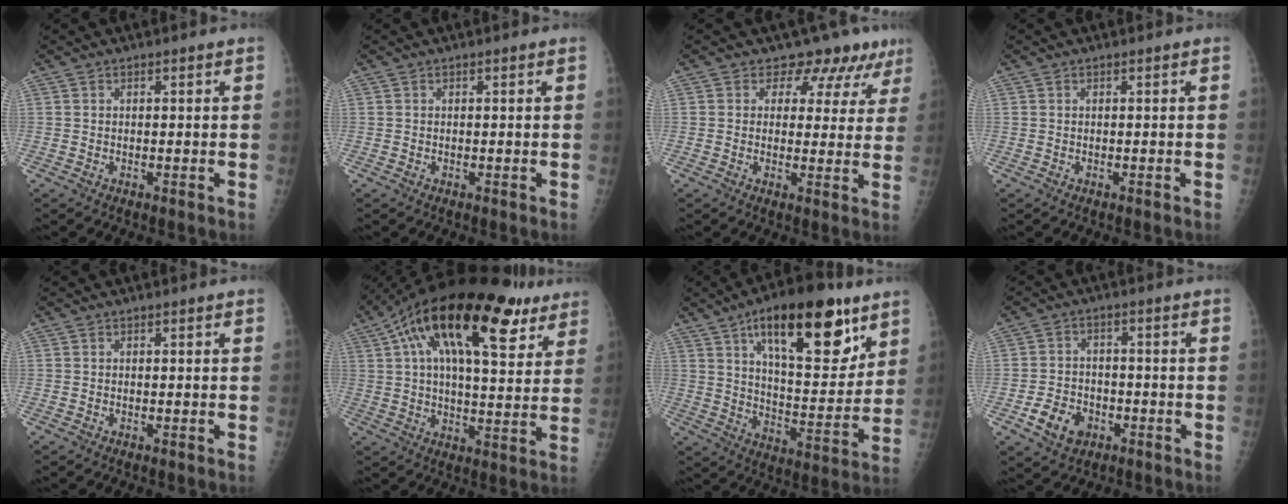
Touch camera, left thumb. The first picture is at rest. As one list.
[{"total": 0.0}, {"total": 8.2, "force": [6.4, 4.9, 1.4], "torque": [0.027, -0.030, 0.057]}, {"total": 0.0}, {"total": 0.0}, {"total": 25.1, "force": [12.7, 10.3, 19.0], "torque": [-0.288, 0.009, 0.197]}, {"total": 23.7, "force": [12.8, 9.4, 17.5], "torque": [-0.223, -0.047, 0.203]}, {"total": 7.2, "force": [-3.1, 5.4, 3.6], "torque": [-0.046, 0.017, -0.050]}]